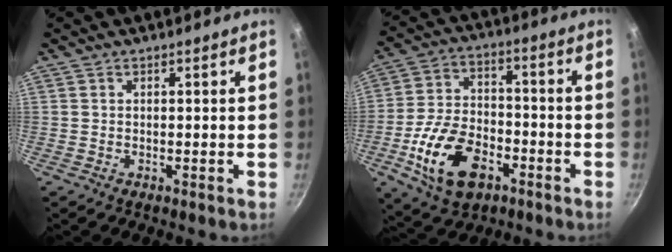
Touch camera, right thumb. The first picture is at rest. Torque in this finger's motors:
{"motor_torque": [0.15, 0.49, 0.01, -0.02, 0.35]}